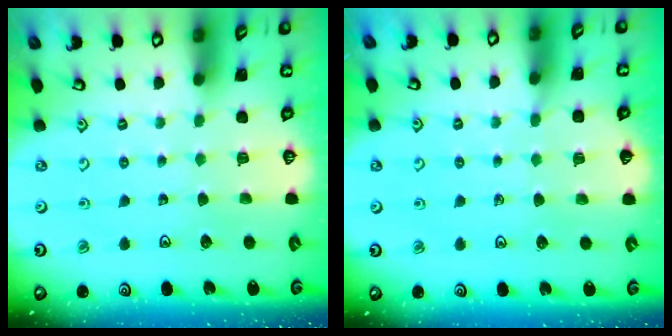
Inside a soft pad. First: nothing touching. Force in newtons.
{"total": 4.0, "press": 4.0, "slide": 0.6}